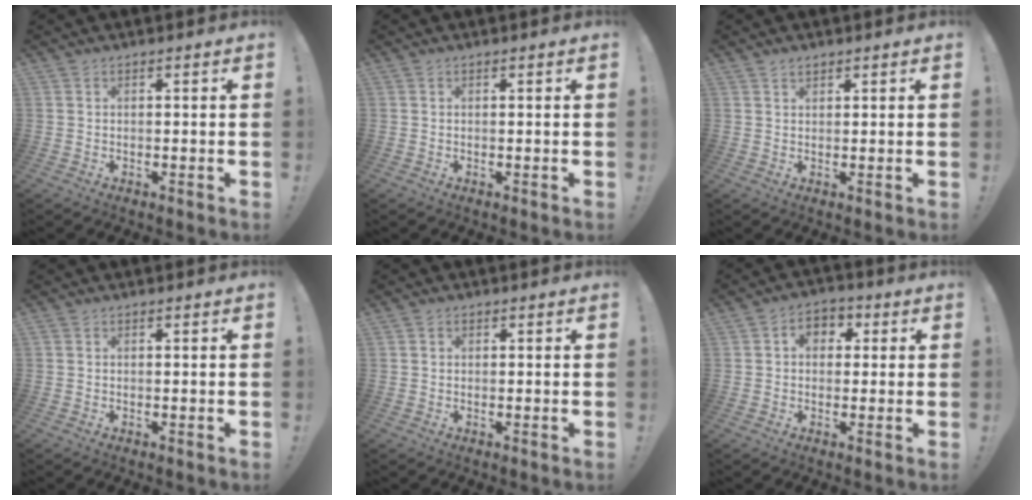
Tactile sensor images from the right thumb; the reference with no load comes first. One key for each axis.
{"total": 0.0}
{"total": 1.6, "fx": 1.3, "fy": 0.7, "fz": 0.5, "tx": 0.001, "ty": -0.009, "tz": 0.023}
{"total": 0.0}
{"total": 0.8, "fx": 0.3, "fy": 0.7, "fz": 0.1, "tx": 0.006, "ty": -0.001, "tz": 0.004}
{"total": 5.8, "fx": 1.0, "fy": 4.7, "fz": 3.2, "tx": -0.042, "ty": 0.006, "tz": 0.017}